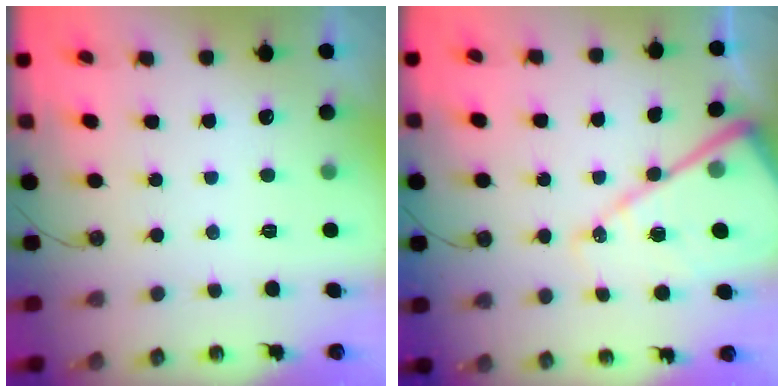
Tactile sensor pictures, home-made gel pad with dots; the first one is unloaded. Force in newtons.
{"total": 16.9, "press": 16.8, "slide": 1.7}